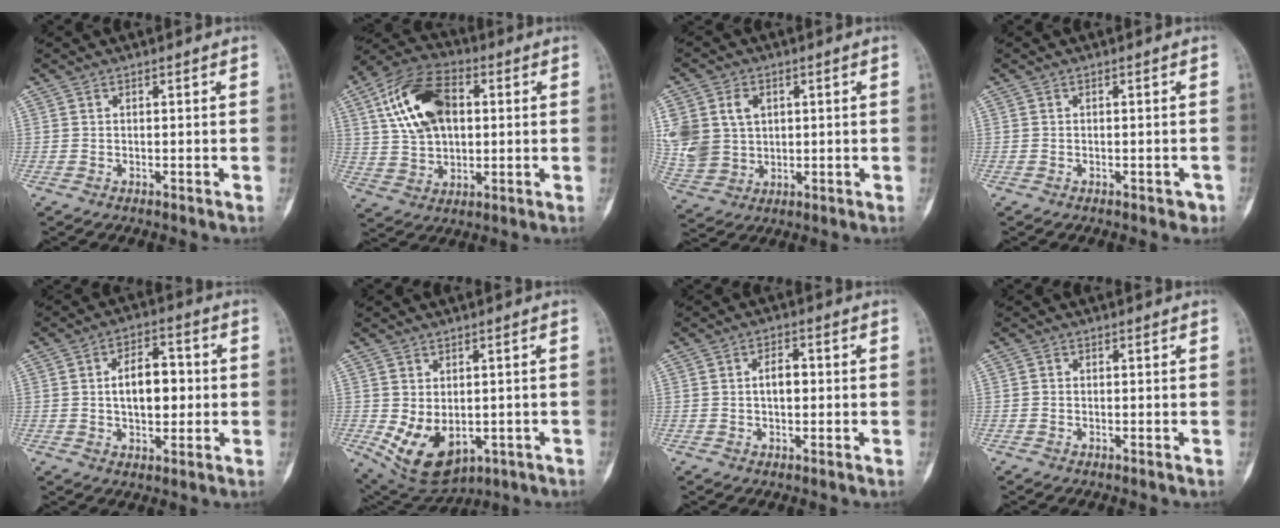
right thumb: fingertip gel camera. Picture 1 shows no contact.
{"total": 16.4, "force": [3.9, 10.1, 12.3], "torque": [-0.210, 0.011, 0.067]}
{"total": 12.5, "force": [2.9, 9.9, 7.1], "torque": [-0.143, -0.001, 0.073]}
{"total": 1.4, "force": [-0.8, 0.8, 0.8], "torque": [0.000, 0.006, -0.009]}
{"total": 10.1, "force": [0.5, 5.8, 8.2], "torque": [-0.104, 0.014, 0.009]}
{"total": 10.5, "force": [-2.2, 7.0, 7.5], "torque": [-0.110, -0.002, -0.008]}
{"total": 4.2, "force": [0.3, 2.4, 3.4], "torque": [-0.048, 0.008, 0.003]}
{"total": 0.6, "force": [-0.1, 0.6, 0.2], "torque": [-0.003, 0.002, -0.002]}